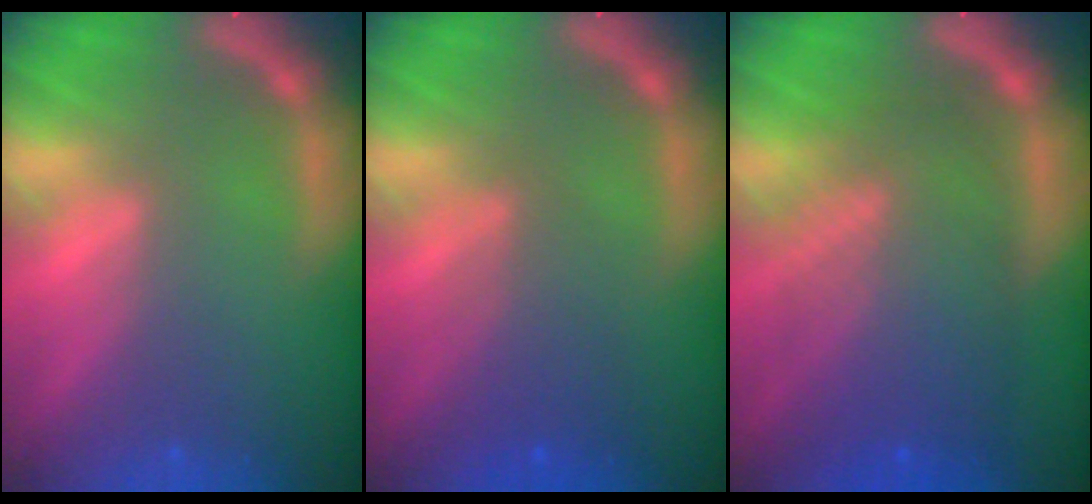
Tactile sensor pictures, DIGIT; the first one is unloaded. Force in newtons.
{"total": 3.6}
{"total": 9.0}